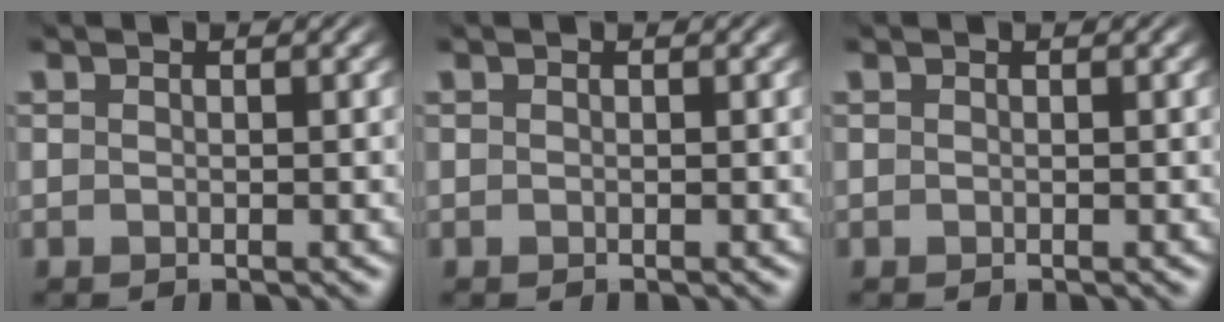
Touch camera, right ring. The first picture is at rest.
{"total": 0.0}
{"total": 0.0}